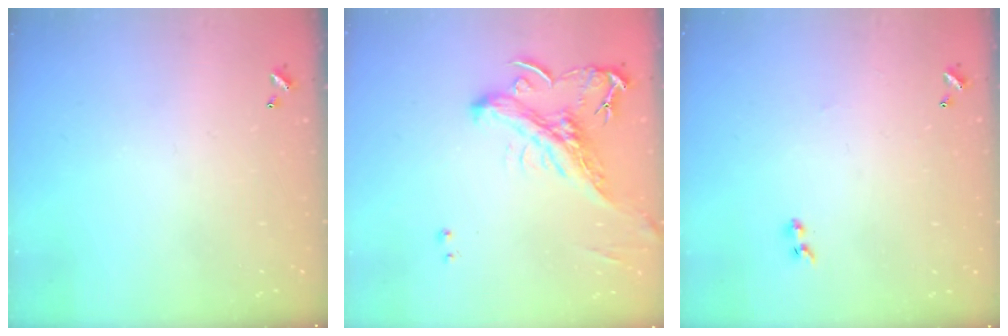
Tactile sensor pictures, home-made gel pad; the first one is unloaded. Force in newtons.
{"total": 2.2, "press": 1.4, "slide": 1.7}
{"total": 2.1, "press": 1.9, "slide": 1.0}